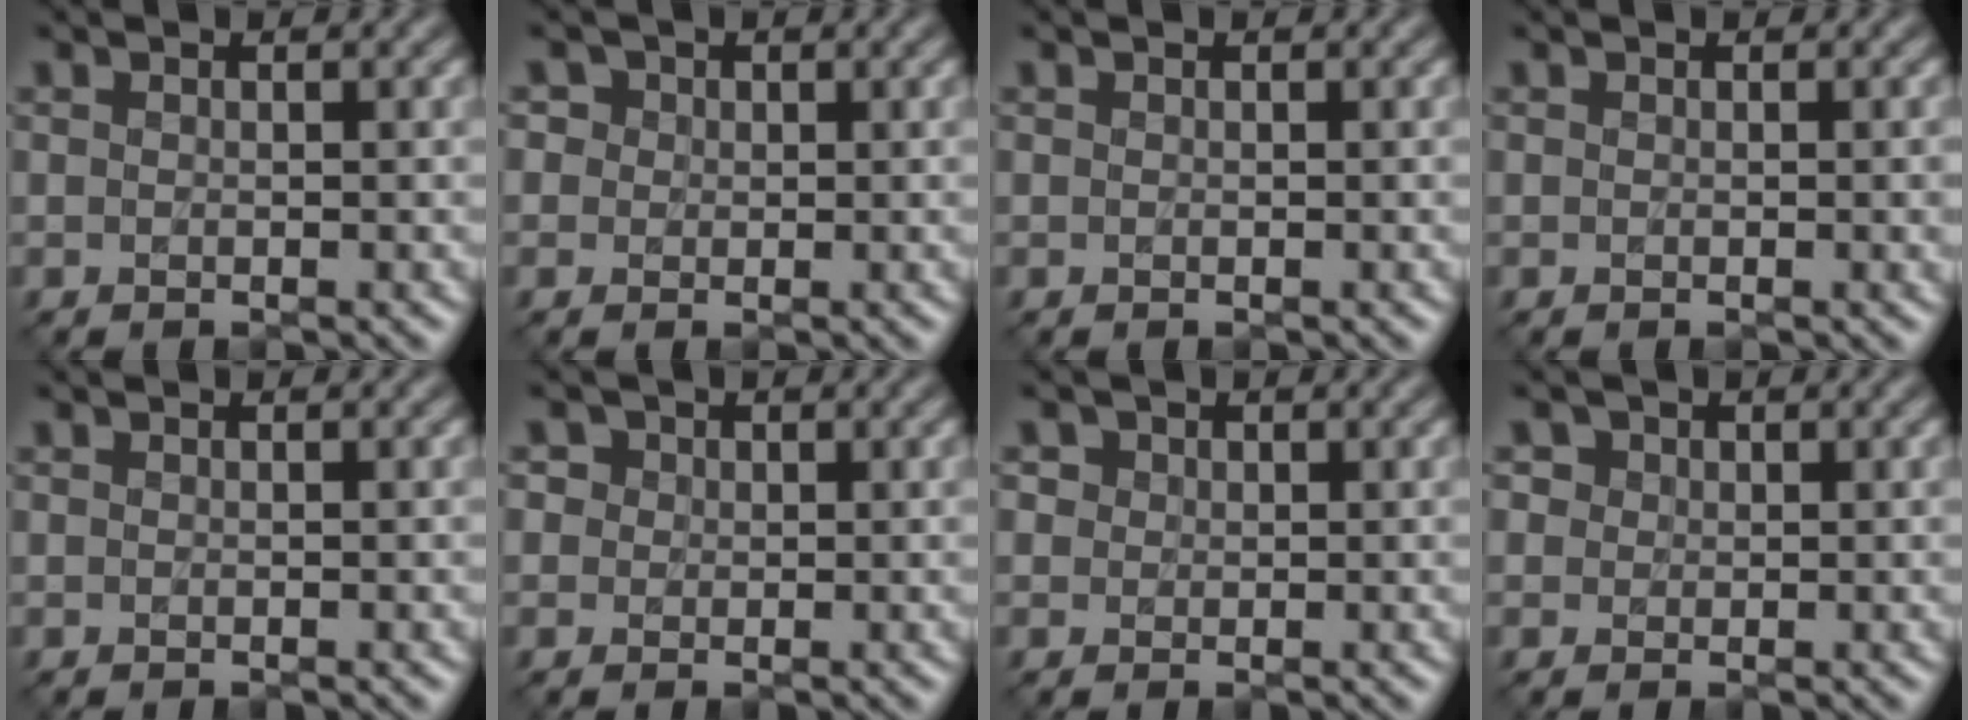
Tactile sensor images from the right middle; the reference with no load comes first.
{"total": 2.3, "force": [1.1, 1.9, 0.8], "torque": [-0.011, 0.008, 0.008]}
{"total": 0.0}
{"total": 1.0, "force": [0.0, 0.1, 1.0], "torque": [-0.011, -0.001, 0.000]}
{"total": 0.0}
{"total": 2.4, "force": [1.1, 1.9, 0.8], "torque": [-0.014, 0.008, 0.009]}
{"total": 1.9, "force": [1.0, 1.5, 0.6], "torque": [-0.015, 0.004, 0.014]}
{"total": 2.3, "force": [1.2, 1.8, 0.8], "torque": [-0.019, 0.005, 0.017]}